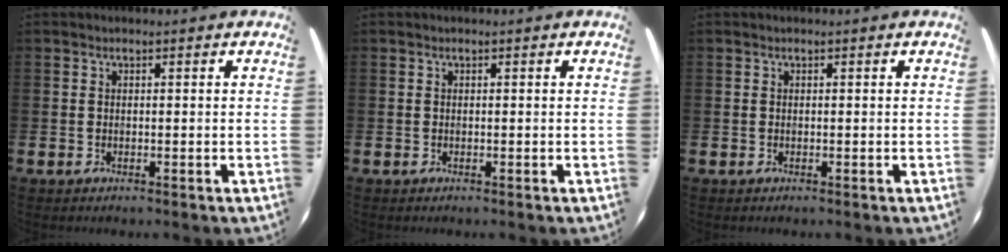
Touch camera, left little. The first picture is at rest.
{"total": 0.0}
{"total": 0.0}